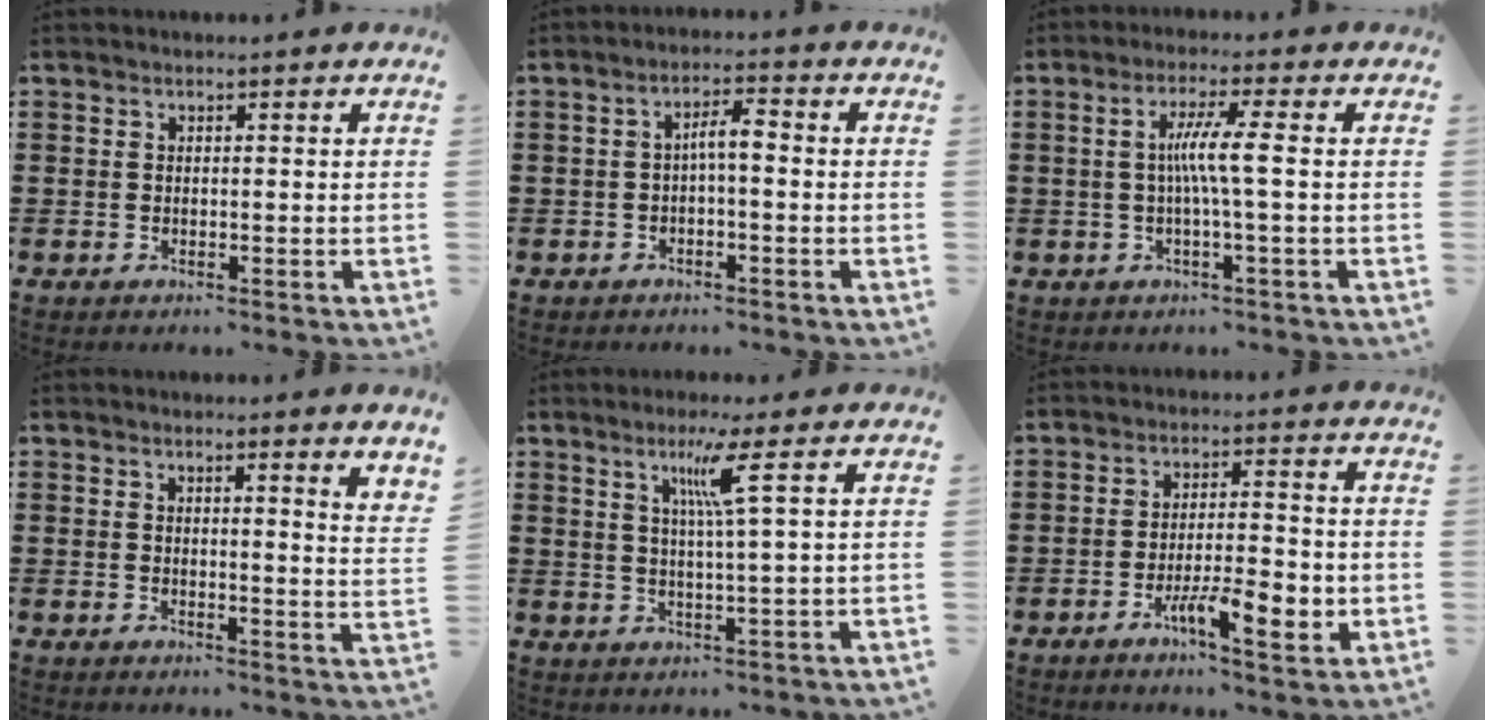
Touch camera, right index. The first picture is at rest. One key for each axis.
{"total": 3.2, "fx": -0.5, "fy": 0.7, "fz": 3.1, "tx": -0.058, "ty": 0.008, "tz": -0.012}
{"total": 5.5, "fx": -0.1, "fy": -0.3, "fz": 5.5, "tx": -0.103, "ty": -0.005, "tz": -0.008}
{"total": 1.9, "fx": 1.7, "fy": -0.3, "fz": 0.9, "tx": -0.016, "ty": -0.005, "tz": 0.028}
{"total": 5.6, "fx": 2.3, "fy": -0.8, "fz": 5.1, "tx": -0.097, "ty": -0.008, "tz": 0.031}
{"total": 8.2, "fx": -3.5, "fy": 2.5, "fz": 7.0, "tx": -0.116, "ty": 0.002, "tz": -0.057}